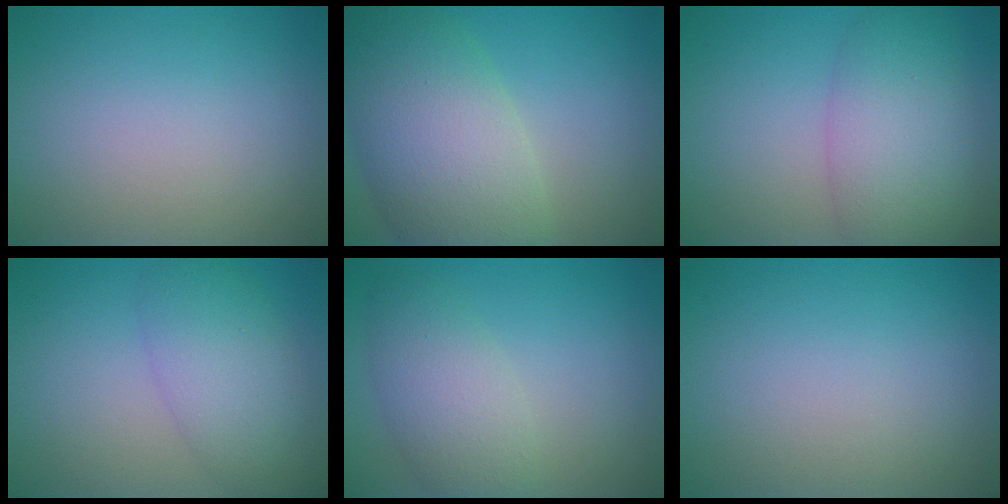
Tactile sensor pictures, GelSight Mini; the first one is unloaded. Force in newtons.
{"total": 10.0, "press": 10.0, "slide": 0.6}
{"total": 6.6, "press": 6.6, "slide": 0.3}
{"total": 5.2, "press": 5.1, "slide": 0.3}
{"total": 4.3, "press": 4.3, "slide": 0.1}
{"total": 0.0}